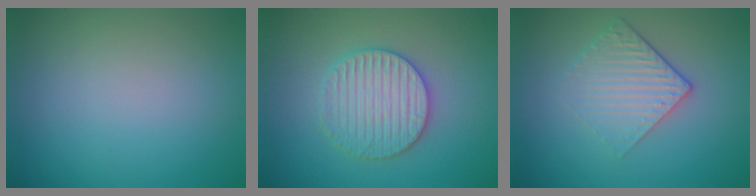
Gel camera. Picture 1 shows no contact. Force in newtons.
{"total": 4.0, "press": 3.9, "slide": 0.8}
{"total": 3.2, "press": 2.6, "slide": 1.8}